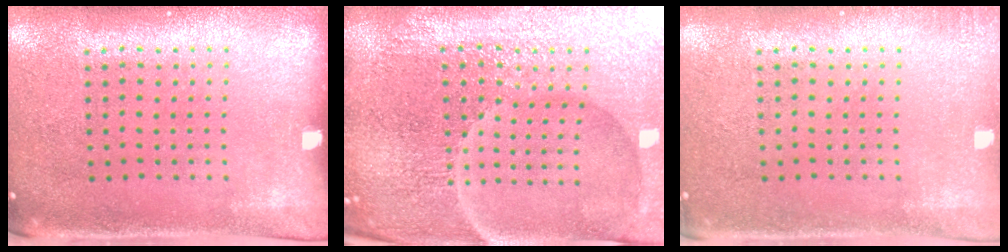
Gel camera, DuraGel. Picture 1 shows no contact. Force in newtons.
{"total": 7.3, "press": 6.4, "slide": 3.5}
{"total": 0.9, "press": 0.9, "slide": 0.2}